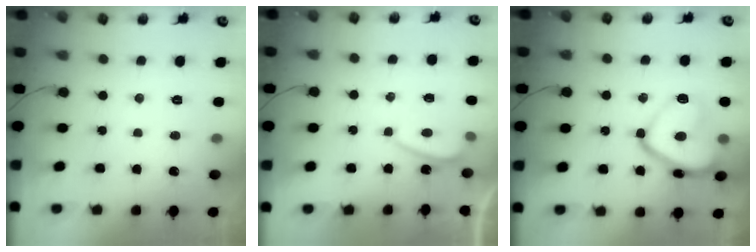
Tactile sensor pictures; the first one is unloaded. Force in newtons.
{"total": 2.2, "press": 2.1, "slide": 0.6}
{"total": 16.3, "press": 16.2, "slide": 1.3}